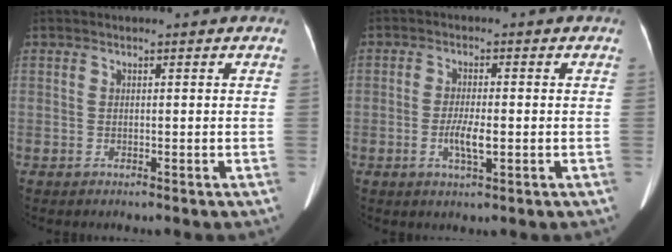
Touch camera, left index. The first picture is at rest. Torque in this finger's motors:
{"motor_torque": [0.01, 0.01, 0.06, 0.04]}